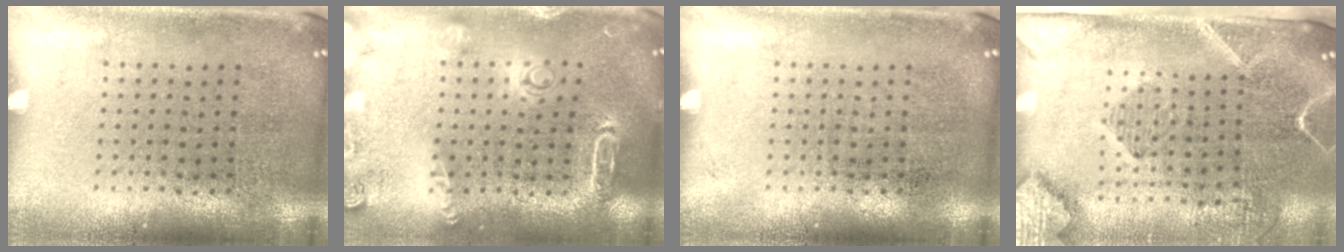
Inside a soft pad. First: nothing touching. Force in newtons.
{"total": 1.8, "press": 1.8, "slide": 0.4}
{"total": 0.0}
{"total": 2.9, "press": 2.1, "slide": 2.0}